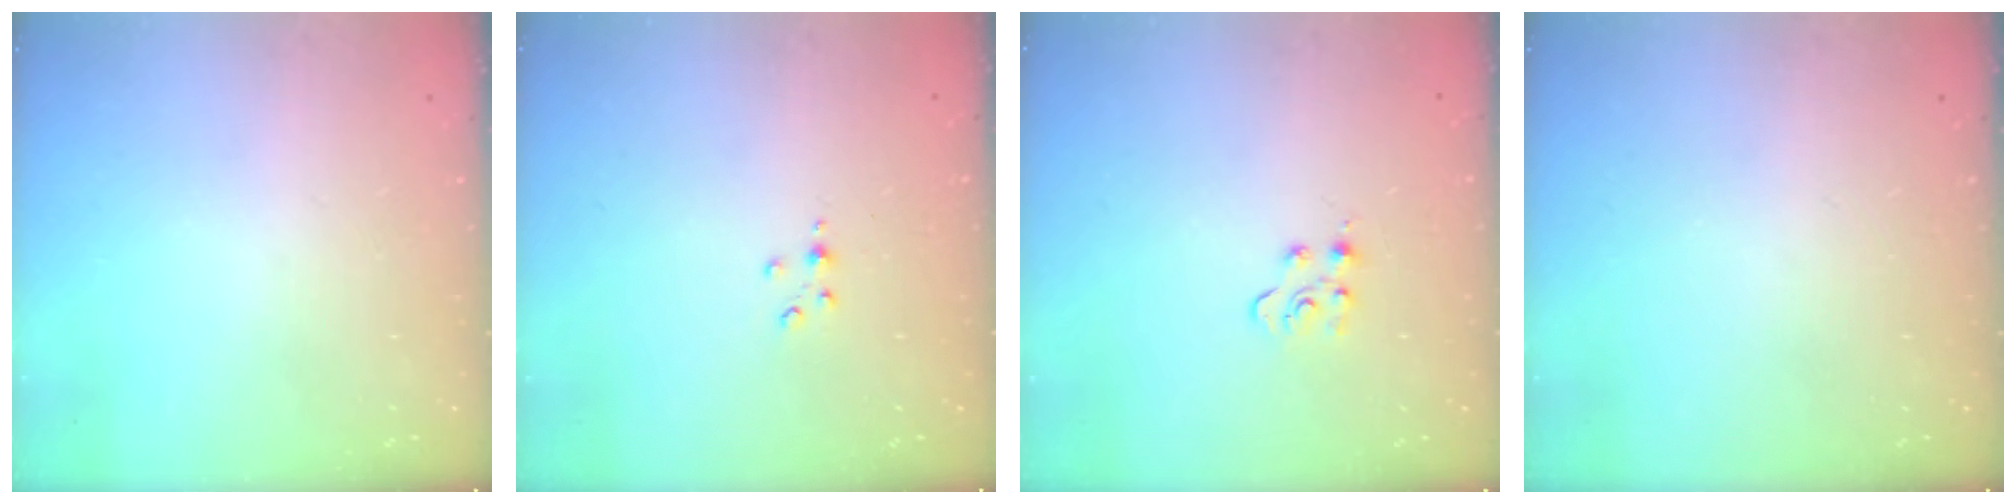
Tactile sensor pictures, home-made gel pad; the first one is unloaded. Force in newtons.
{"total": 3.4, "press": 3.4, "slide": 0.5}
{"total": 4.4, "press": 4.4, "slide": 0.5}
{"total": 0.0}